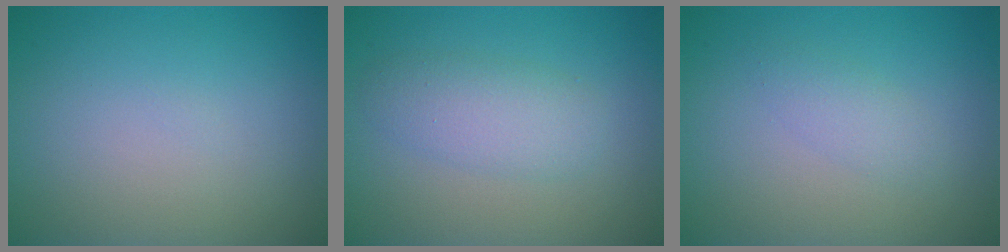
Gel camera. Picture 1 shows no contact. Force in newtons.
{"total": 2.4, "press": 2.3, "slide": 0.1}
{"total": 1.5, "press": 1.5, "slide": 0.1}